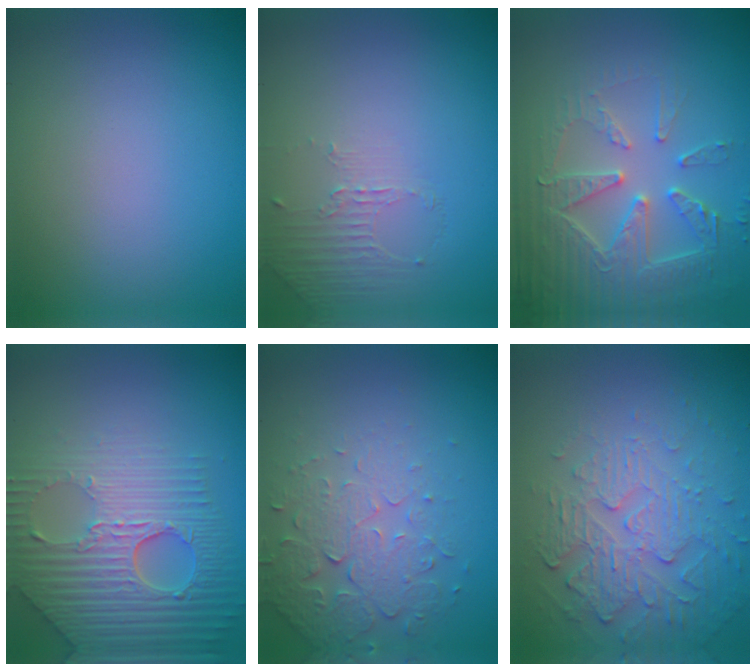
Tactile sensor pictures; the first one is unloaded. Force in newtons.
{"total": 1.2, "press": 0.4, "slide": 1.1}
{"total": 5.4, "press": 5.0, "slide": 2.1}
{"total": 8.5, "press": 5.8, "slide": 6.2}
{"total": 5.0, "press": 3.3, "slide": 3.7}
{"total": 6.0, "press": 3.6, "slide": 4.8}